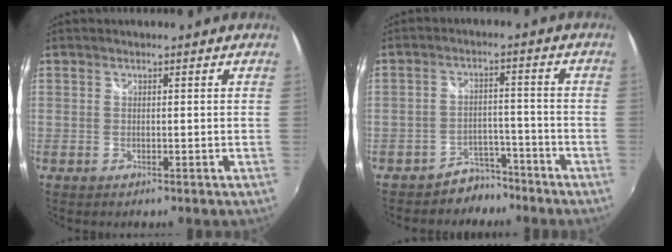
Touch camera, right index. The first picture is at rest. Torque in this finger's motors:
{"motor_torque": [-0.57, -0.01, -0.72, -0.17]}